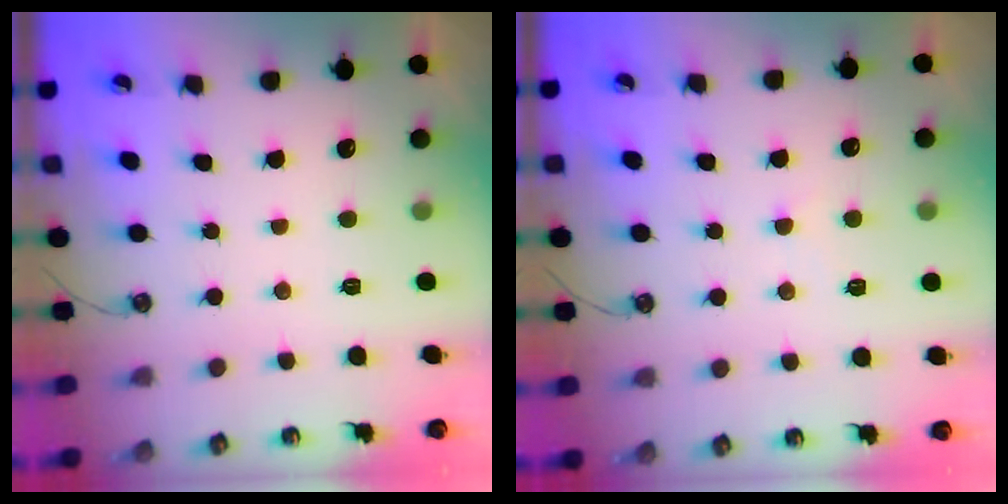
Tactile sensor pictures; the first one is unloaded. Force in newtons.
{"total": 0.8, "press": 0.6, "slide": 0.6}